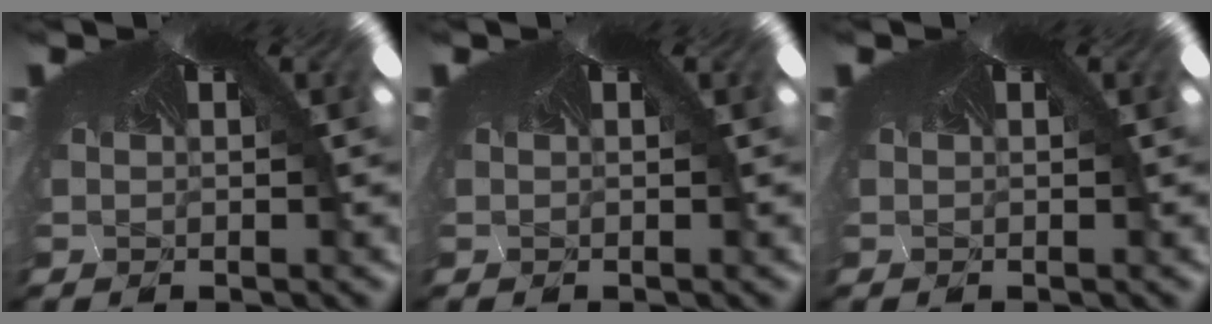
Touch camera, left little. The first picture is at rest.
{"total": 0.0}
{"total": 0.0}